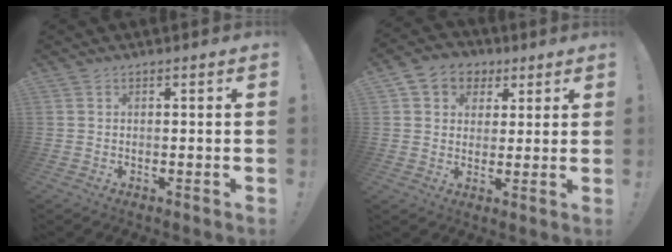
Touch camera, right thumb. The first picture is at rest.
{"total": 7.7, "force": [2.6, 6.9, 2.2], "torque": [-0.034, -0.002, 0.054]}